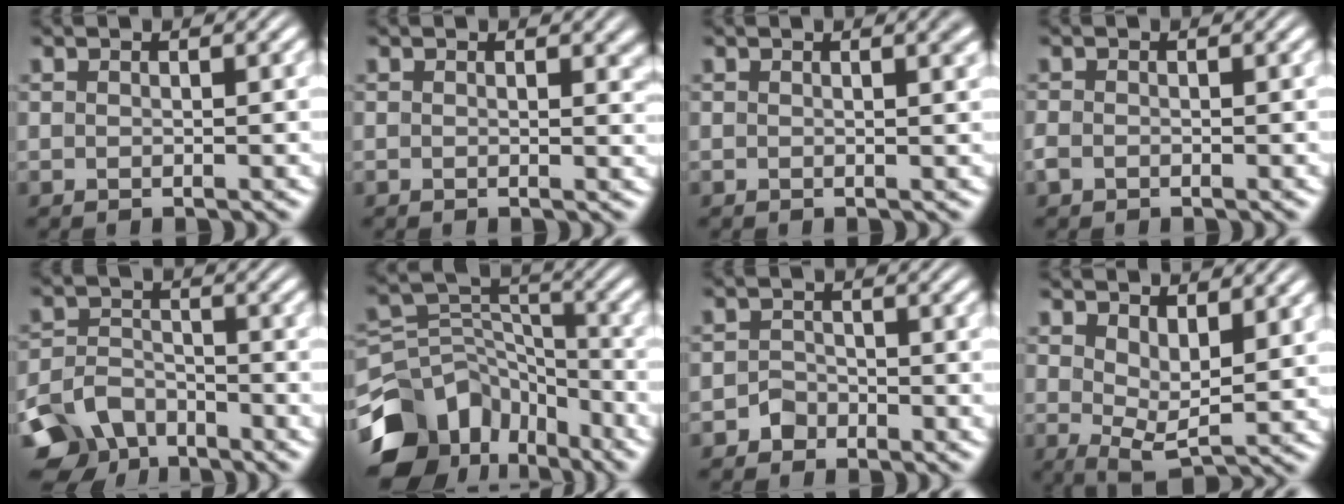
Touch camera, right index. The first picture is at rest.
{"total": 1.1, "force": [1.0, 0.4, 0.4], "torque": [-0.002, -0.003, 0.013]}
{"total": 0.9, "force": [0.3, 0.1, 0.8], "torque": [-0.005, 0.002, 0.004]}
{"total": 1.3, "force": [-0.8, 0.8, 0.4], "torque": [-0.017, -0.009, -0.013]}
{"total": 7.9, "force": [-4.8, 5.5, 3.2], "torque": [-0.056, -0.034, -0.072]}
{"total": 10.7, "force": [-4.8, 7.8, 5.5], "torque": [-0.092, -0.039, -0.073]}
{"total": 1.9, "force": [-1.6, 1.1, -0.1], "torque": [0.003, -0.005, -0.029]}
{"total": 3.9, "force": [1.5, 1.8, 3.2], "torque": [-0.045, -0.023, 0.030]}